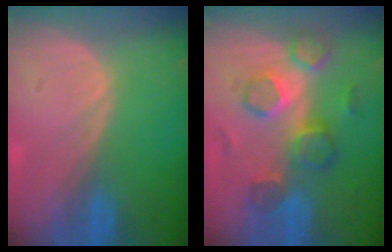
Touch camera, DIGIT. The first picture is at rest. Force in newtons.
{"total": 8.3, "press": 8.1, "slide": 1.8}